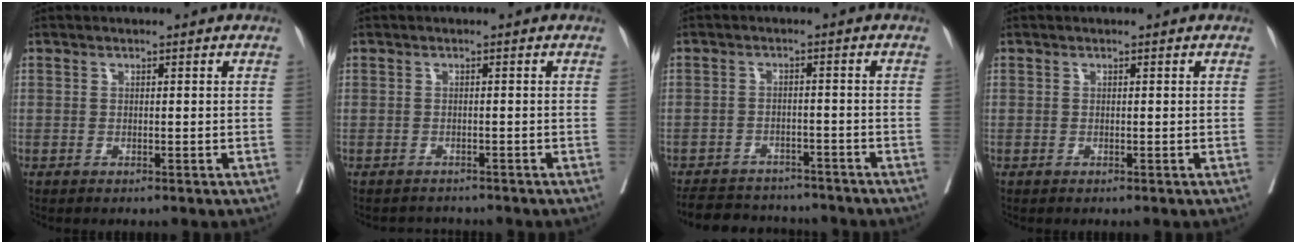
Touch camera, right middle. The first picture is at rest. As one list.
[{"total": 1.6, "force": [-1.3, 0.7, -0.6], "torque": [0.009, -0.001, -0.023]}, {"total": 10.9, "force": [-9.9, 3.6, 2.7], "torque": [-0.048, 0.009, -0.132]}, {"total": 0.0}]